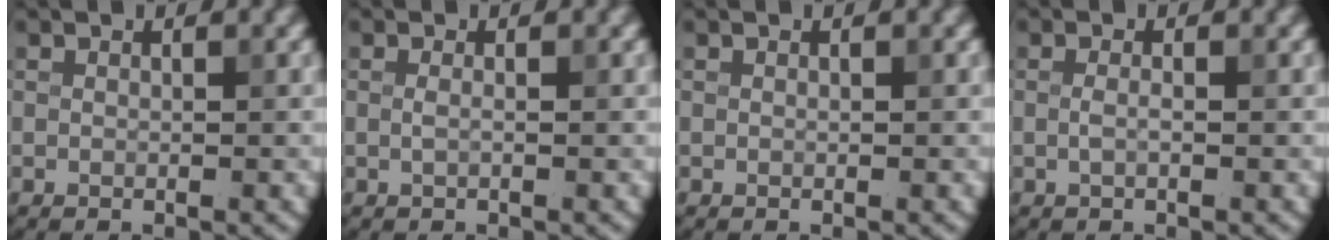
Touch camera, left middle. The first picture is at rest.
{"total": 0.7, "force": [0.0, 0.2, 0.7], "torque": [-0.015, -0.002, -0.001]}
{"total": 0.0}
{"total": 1.0, "force": [-0.1, 0.3, 1.0], "torque": [-0.021, -0.001, -0.004]}